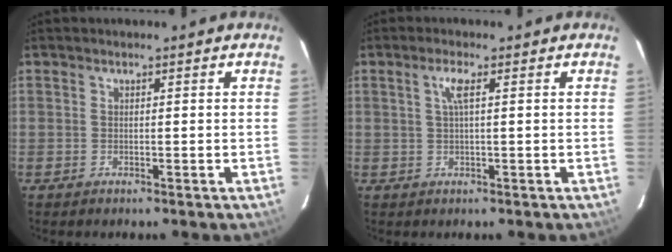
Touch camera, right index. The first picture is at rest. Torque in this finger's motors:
{"motor_torque": [0.18, -0.08, 0.14, 0.04]}